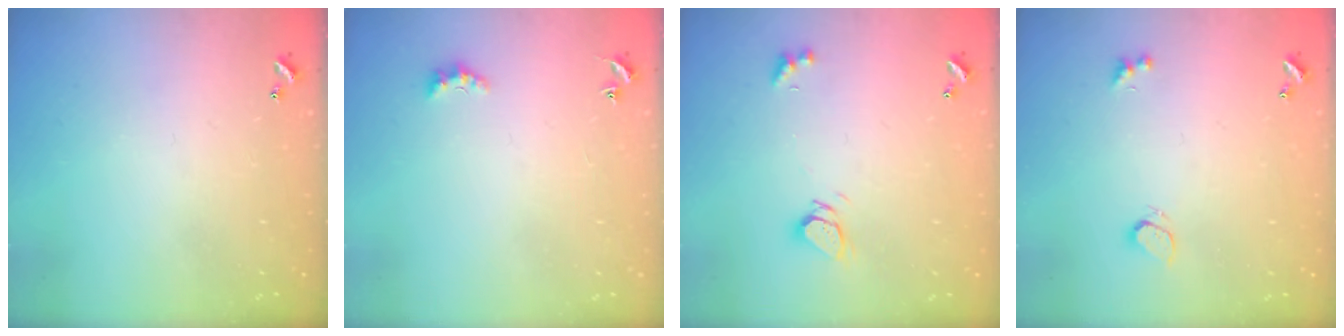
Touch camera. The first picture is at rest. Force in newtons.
{"total": 2.7, "press": 2.7, "slide": 0.6}
{"total": 3.0, "press": 2.9, "slide": 0.3}
{"total": 1.4, "press": 0.7, "slide": 1.2}